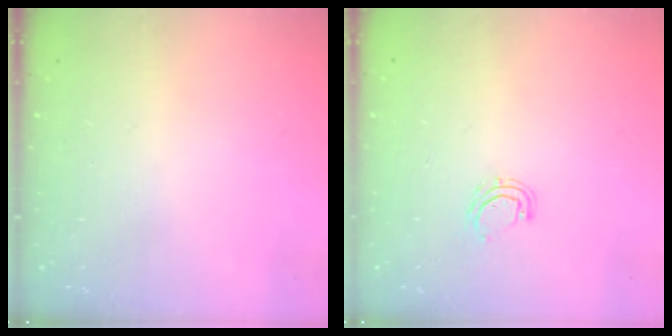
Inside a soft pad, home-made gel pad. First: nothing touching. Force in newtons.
{"total": 4.4, "press": 4.2, "slide": 1.0}